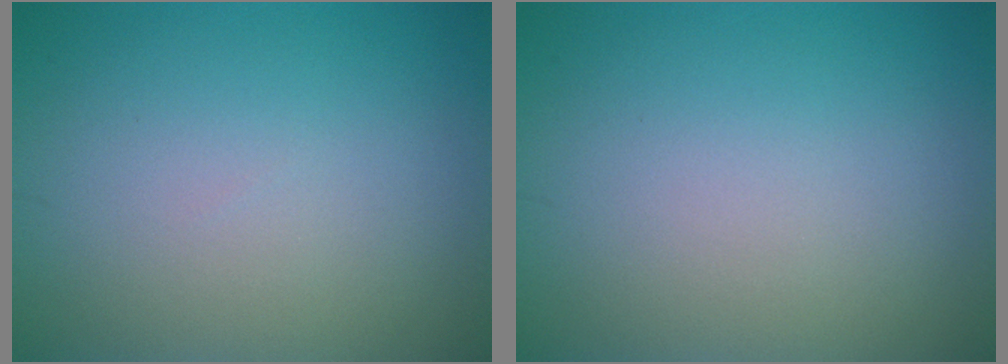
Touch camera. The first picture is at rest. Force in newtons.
{"total": 0.0}